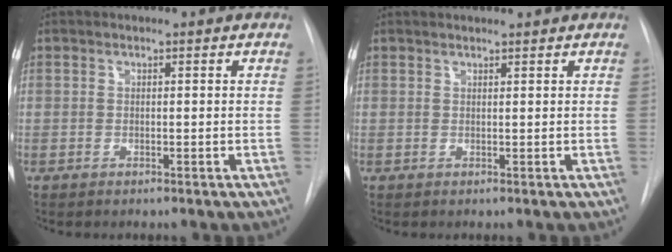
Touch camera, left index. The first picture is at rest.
{"total": 2.0, "force": [1.9, 0.0, 0.6], "torque": [-0.006, 0.017, 0.031]}